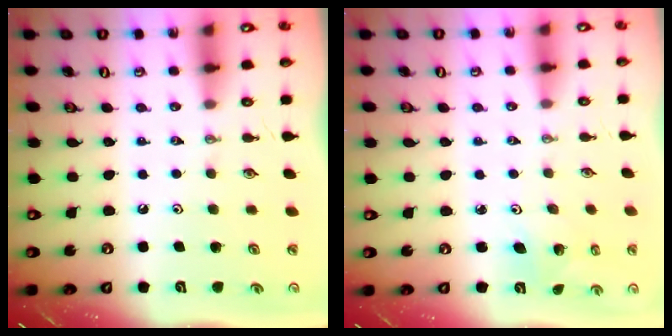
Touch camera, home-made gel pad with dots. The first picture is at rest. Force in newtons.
{"total": 2.7, "press": 2.7, "slide": 0.2}